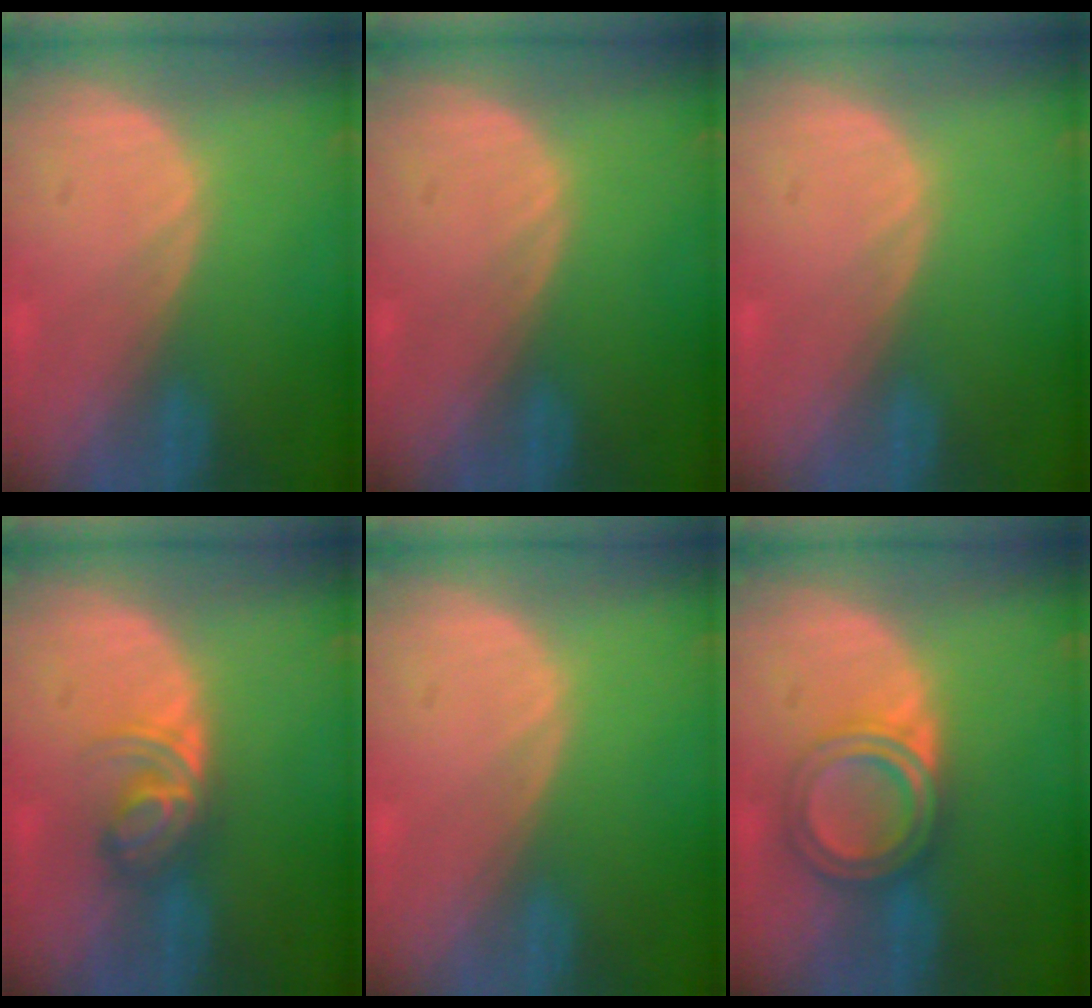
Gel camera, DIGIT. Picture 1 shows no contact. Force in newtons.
{"total": 0.0}
{"total": 0.0}
{"total": 5.6, "press": 4.8, "slide": 2.9}
{"total": 0.0}
{"total": 5.6, "press": 5.6, "slide": 0.1}